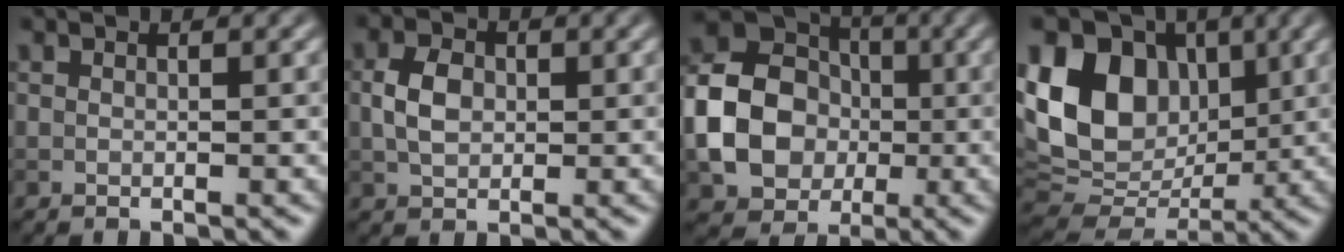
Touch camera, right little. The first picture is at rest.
{"total": 3.3, "force": [0.2, 2.4, 2.3], "torque": [-0.050, 0.005, -0.001]}
{"total": 8.9, "force": [-1.4, 7.1, 5.2], "torque": [-0.097, 0.003, -0.036]}
{"total": 13.3, "force": [2.6, 10.0, 8.4], "torque": [-0.178, 0.021, 0.041]}